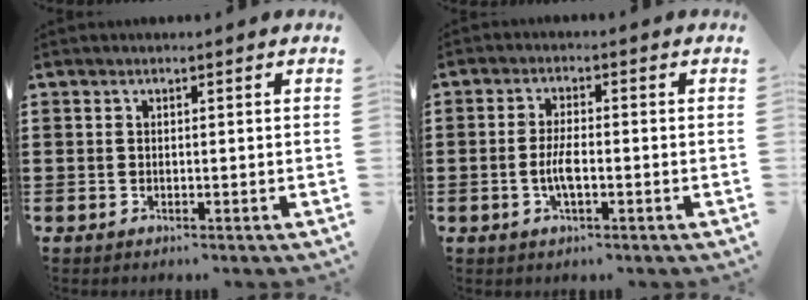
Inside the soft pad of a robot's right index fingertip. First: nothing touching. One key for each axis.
{"total": 4.0, "fx": -0.9, "fy": 1.2, "fz": 3.6, "tx": -0.079, "ty": -0.002, "tz": -0.022}